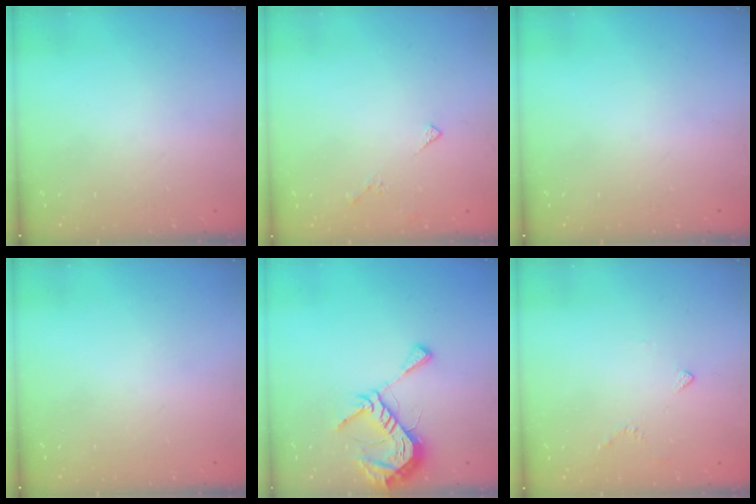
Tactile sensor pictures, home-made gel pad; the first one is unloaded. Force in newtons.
{"total": 2.5, "press": 2.4, "slide": 0.5}
{"total": 0.0}
{"total": 0.0}
{"total": 12.8, "press": 12.7, "slide": 1.2}
{"total": 2.4, "press": 2.4, "slide": 0.6}